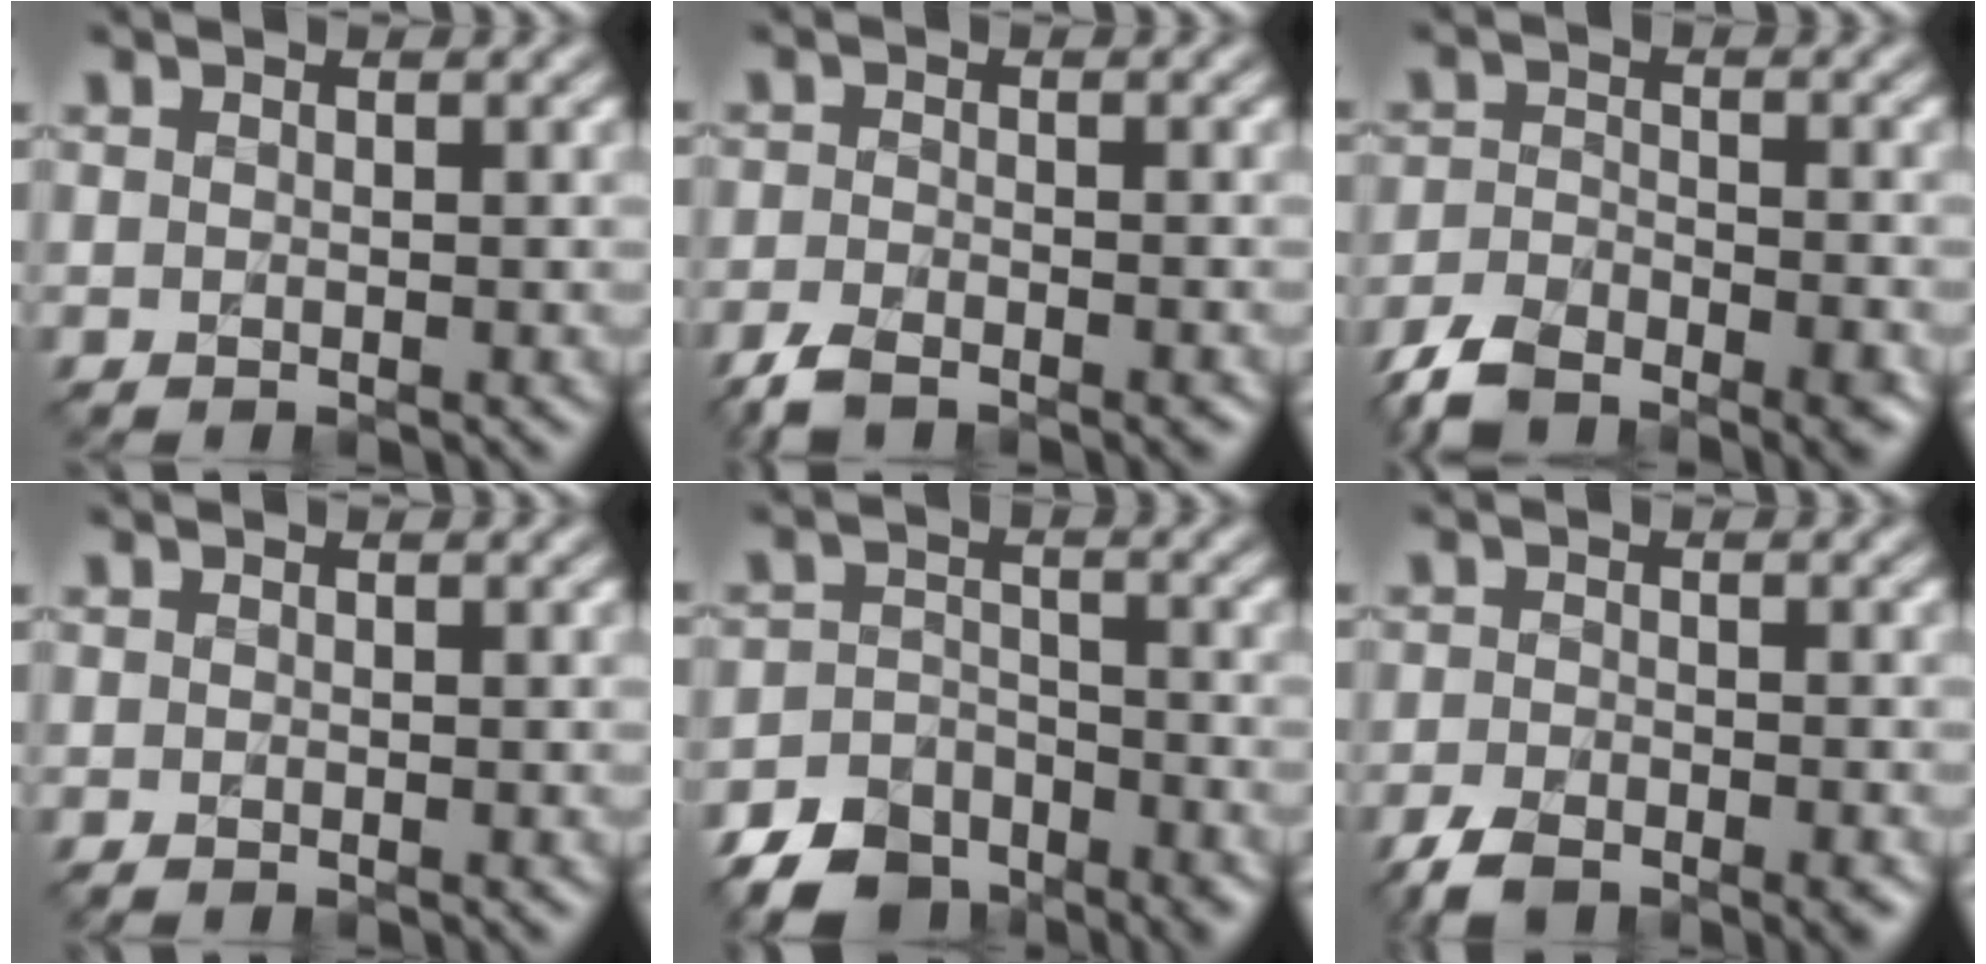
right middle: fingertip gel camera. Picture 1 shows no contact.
{"total": 4.0, "force": [-3.0, 1.4, 2.2], "torque": [-0.035, -0.006, -0.059]}
{"total": 7.0, "force": [-5.5, 2.6, 3.5], "torque": [-0.058, -0.022, -0.100]}
{"total": 0.5, "force": [-0.3, 0.1, 0.4], "torque": [-0.004, -0.002, -0.004]}
{"total": 7.1, "force": [-5.8, 3.5, 2.0], "torque": [-0.027, -0.017, -0.092]}
{"total": 5.2, "force": [-3.7, 2.0, 3.0], "torque": [-0.046, -0.010, -0.066]}